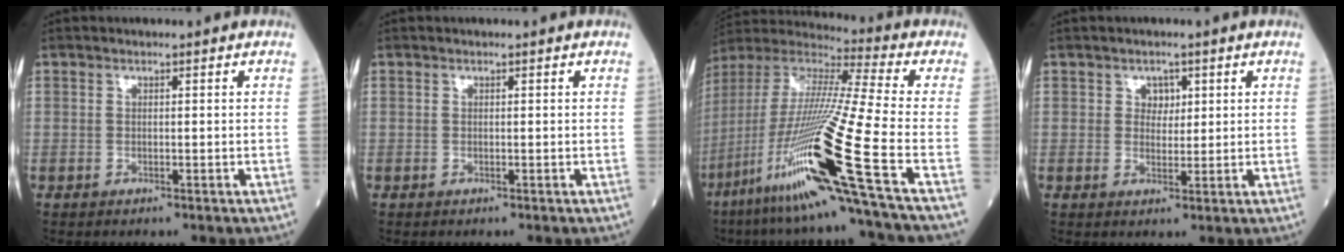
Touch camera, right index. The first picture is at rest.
{"total": 0.0}
{"total": 25.1, "force": [-10.6, -1.1, 22.8], "torque": [-0.454, -0.048, -0.205]}
{"total": 2.3, "force": [1.0, 1.8, 1.1], "torque": [-0.010, 0.000, 0.013]}